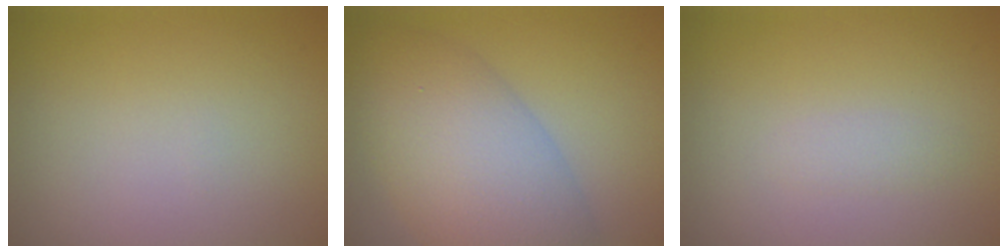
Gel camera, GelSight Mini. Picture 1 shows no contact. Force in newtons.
{"total": 9.0, "press": 9.0, "slide": 0.3}
{"total": 0.8, "press": 0.8, "slide": 0.0}